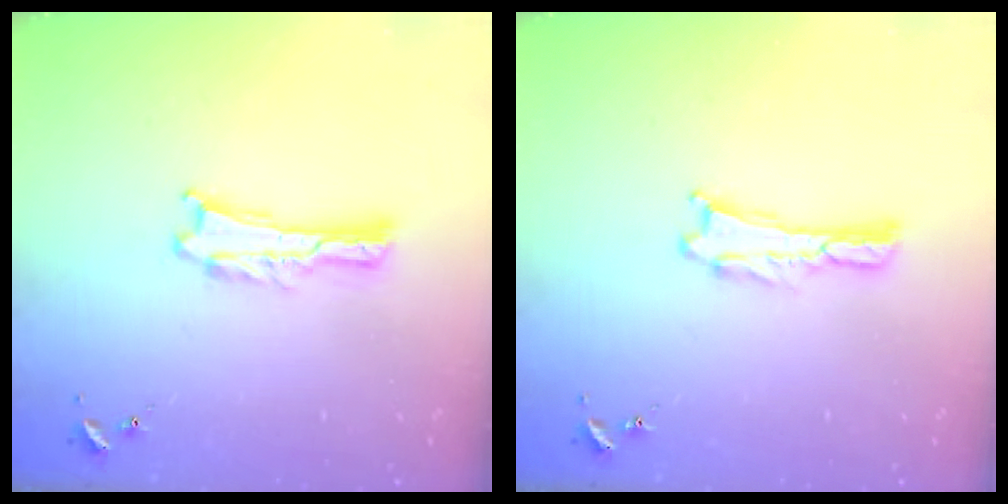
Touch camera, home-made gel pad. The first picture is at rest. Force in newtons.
{"total": 0.0}